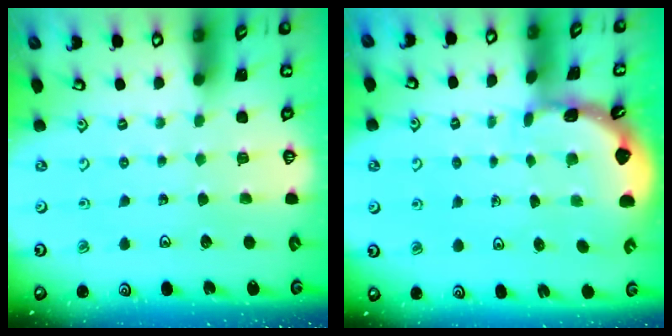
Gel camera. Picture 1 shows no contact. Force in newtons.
{"total": 1.7, "press": 1.7, "slide": 0.1}